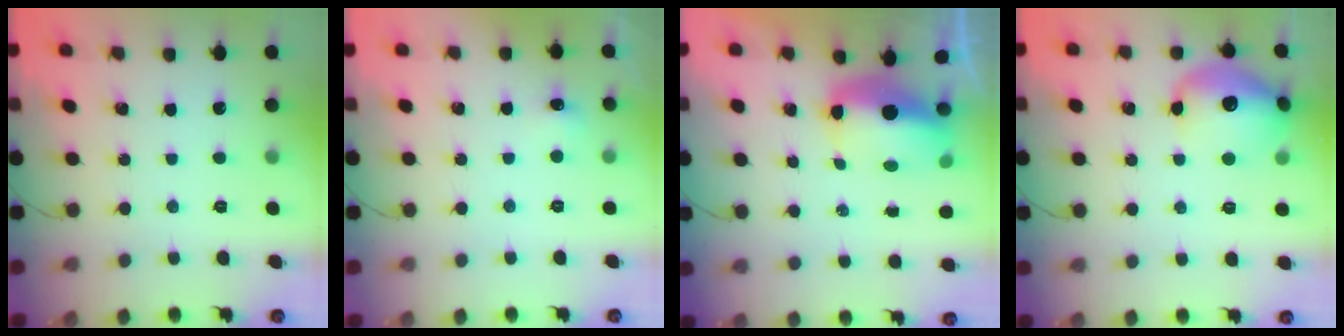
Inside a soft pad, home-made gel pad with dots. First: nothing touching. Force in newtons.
{"total": 4.7, "press": 4.6, "slide": 1.0}
{"total": 9.8, "press": 9.5, "slide": 2.1}
{"total": 15.7, "press": 15.6, "slide": 1.1}